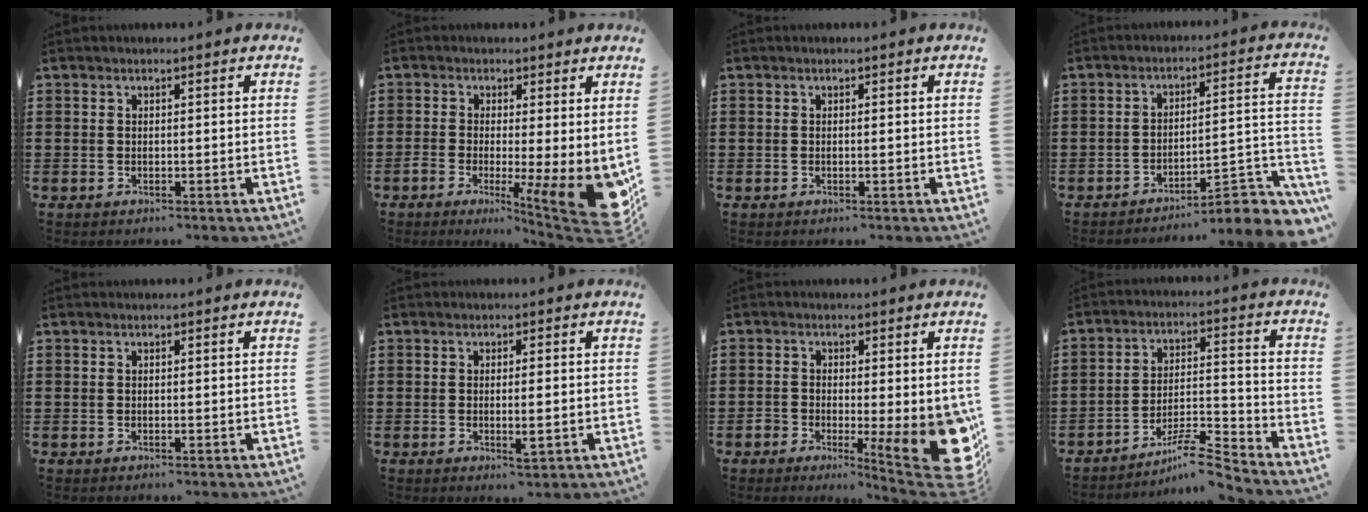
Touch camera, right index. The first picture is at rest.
{"total": 6.9, "force": [-1.8, 2.0, 6.4], "torque": [-0.074, -0.019, -0.025]}
{"total": 0.0}
{"total": 6.6, "force": [-5.0, 1.4, 4.1], "torque": [-0.054, -0.009, -0.095]}
{"total": 0.0}
{"total": 2.7, "force": [-0.7, 0.5, 2.6], "torque": [-0.043, -0.002, -0.012]}
{"total": 9.6, "force": [-3.4, 3.4, 8.4], "torque": [-0.119, -0.009, -0.052]}
{"total": 7.9, "force": [-6.9, 0.9, 3.8], "torque": [-0.062, 0.012, -0.130]}